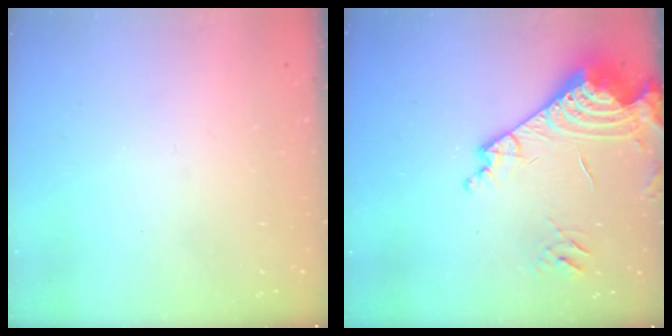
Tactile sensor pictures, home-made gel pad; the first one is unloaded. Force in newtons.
{"total": 21.0, "press": 20.9, "slide": 2.5}